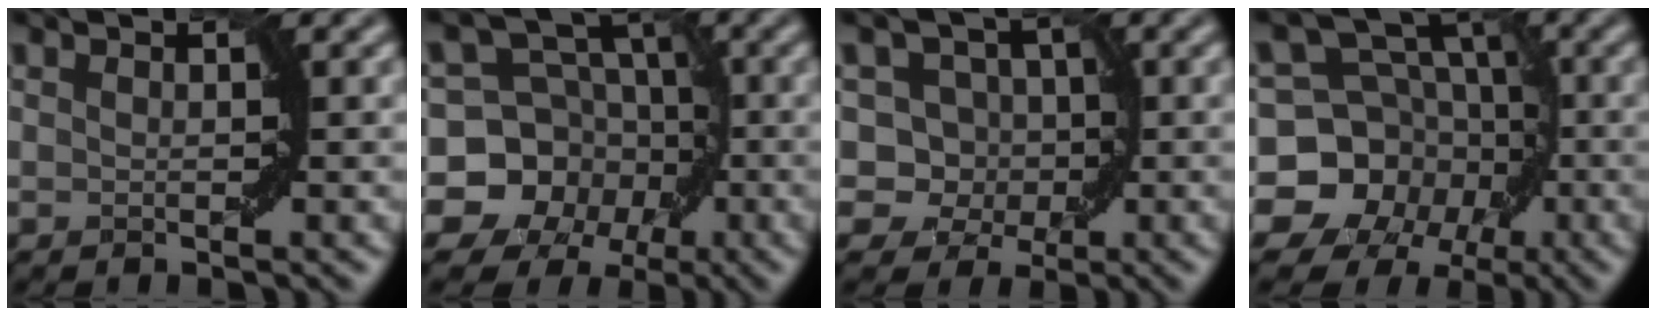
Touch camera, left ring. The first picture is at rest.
{"total": 10.7, "force": [-3.6, 9.6, 3.0], "torque": [-0.050, 0.003, -0.091]}
{"total": 7.3, "force": [0.9, 6.6, 3.0], "torque": [-0.020, 0.038, -0.027]}
{"total": 13.6, "force": [-4.8, 12.0, 4.2], "torque": [-0.080, 0.002, -0.103]}